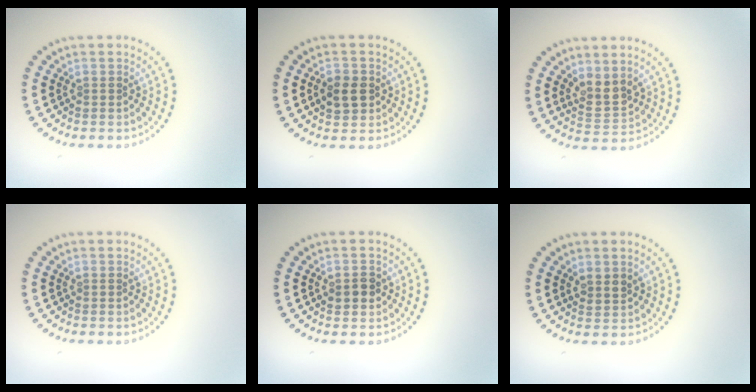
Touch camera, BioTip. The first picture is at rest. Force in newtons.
{"total": 2.6, "press": 2.6, "slide": 0.3}
{"total": 2.3, "press": 1.9, "slide": 1.3}
{"total": 0.0}
{"total": 1.7, "press": 1.7, "slide": 0.1}
{"total": 1.3, "press": 1.1, "slide": 0.7}